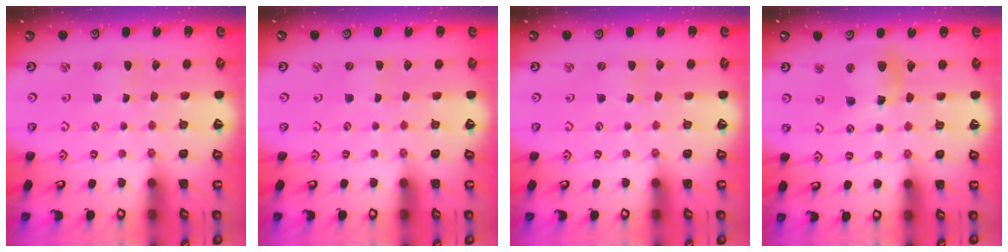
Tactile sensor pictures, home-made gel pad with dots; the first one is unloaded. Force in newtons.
{"total": 0.0}
{"total": 0.0}
{"total": 11.9, "press": 11.8, "slide": 1.7}